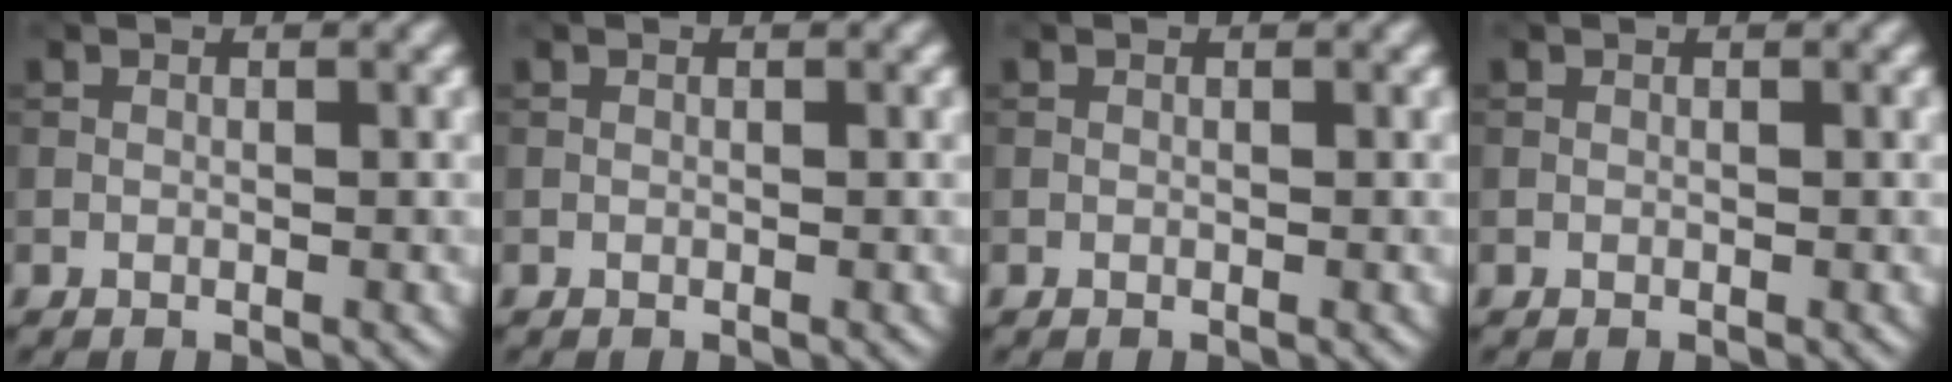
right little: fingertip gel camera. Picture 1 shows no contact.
{"total": 0.0}
{"total": 0.0}
{"total": 0.0}